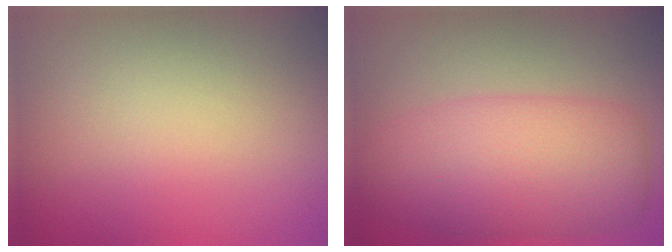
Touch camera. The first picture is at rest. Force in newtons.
{"total": 7.1, "press": 7.1, "slide": 0.2}